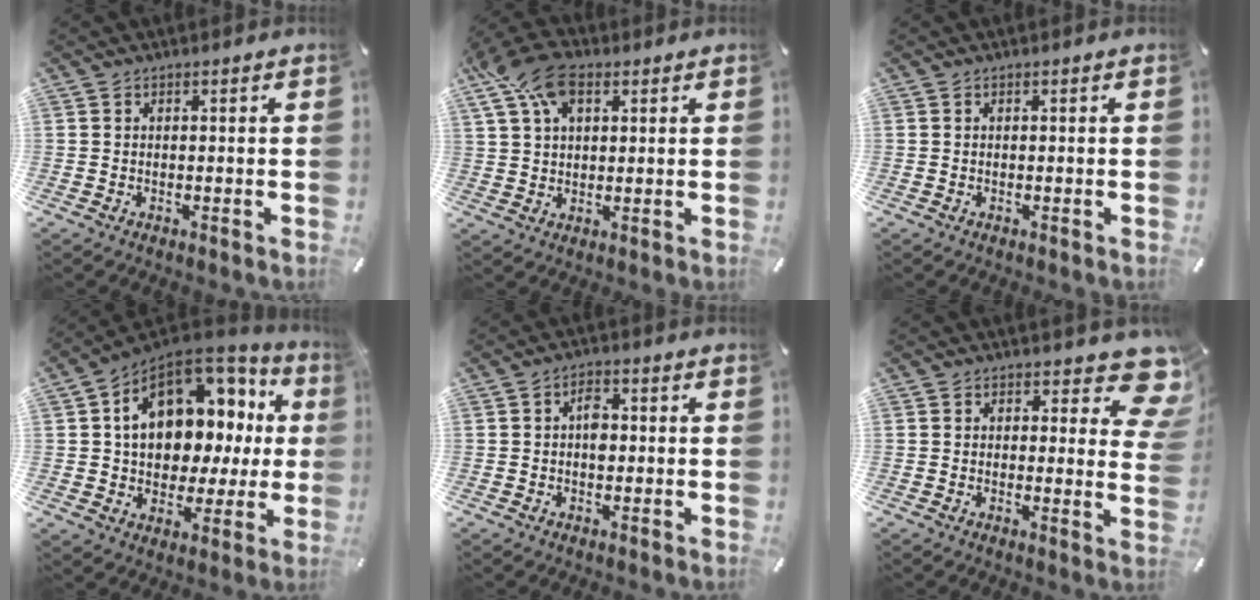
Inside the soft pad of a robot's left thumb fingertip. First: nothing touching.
{"total": 11.9, "force": [5.4, 7.3, 7.7], "torque": [-0.170, -0.004, 0.099]}
{"total": 0.0}
{"total": 16.3, "force": [4.5, 11.6, 10.5], "torque": [-0.159, -0.026, 0.085]}
{"total": 3.8, "force": [-0.1, 2.5, 2.9], "torque": [-0.039, 0.002, -0.005]}
{"total": 8.7, "force": [5.1, 4.1, 5.8], "torque": [-0.055, -0.035, 0.085]}